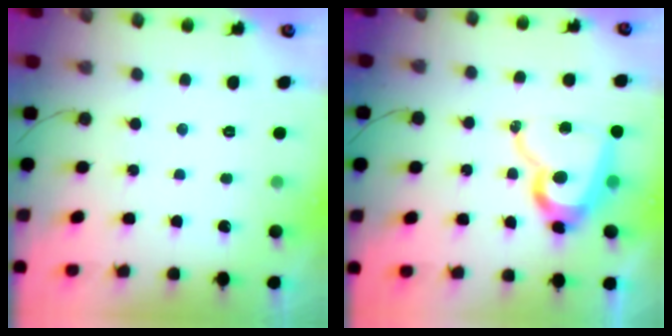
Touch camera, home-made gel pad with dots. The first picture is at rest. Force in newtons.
{"total": 15.5, "press": 15.4, "slide": 1.6}